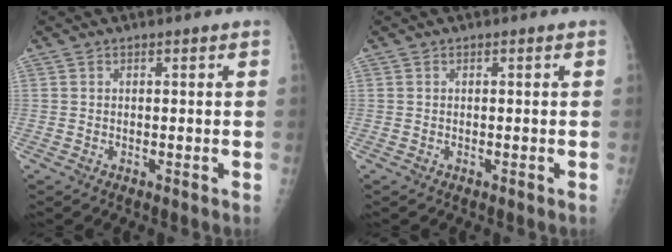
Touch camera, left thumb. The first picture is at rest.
{"total": 0.0}